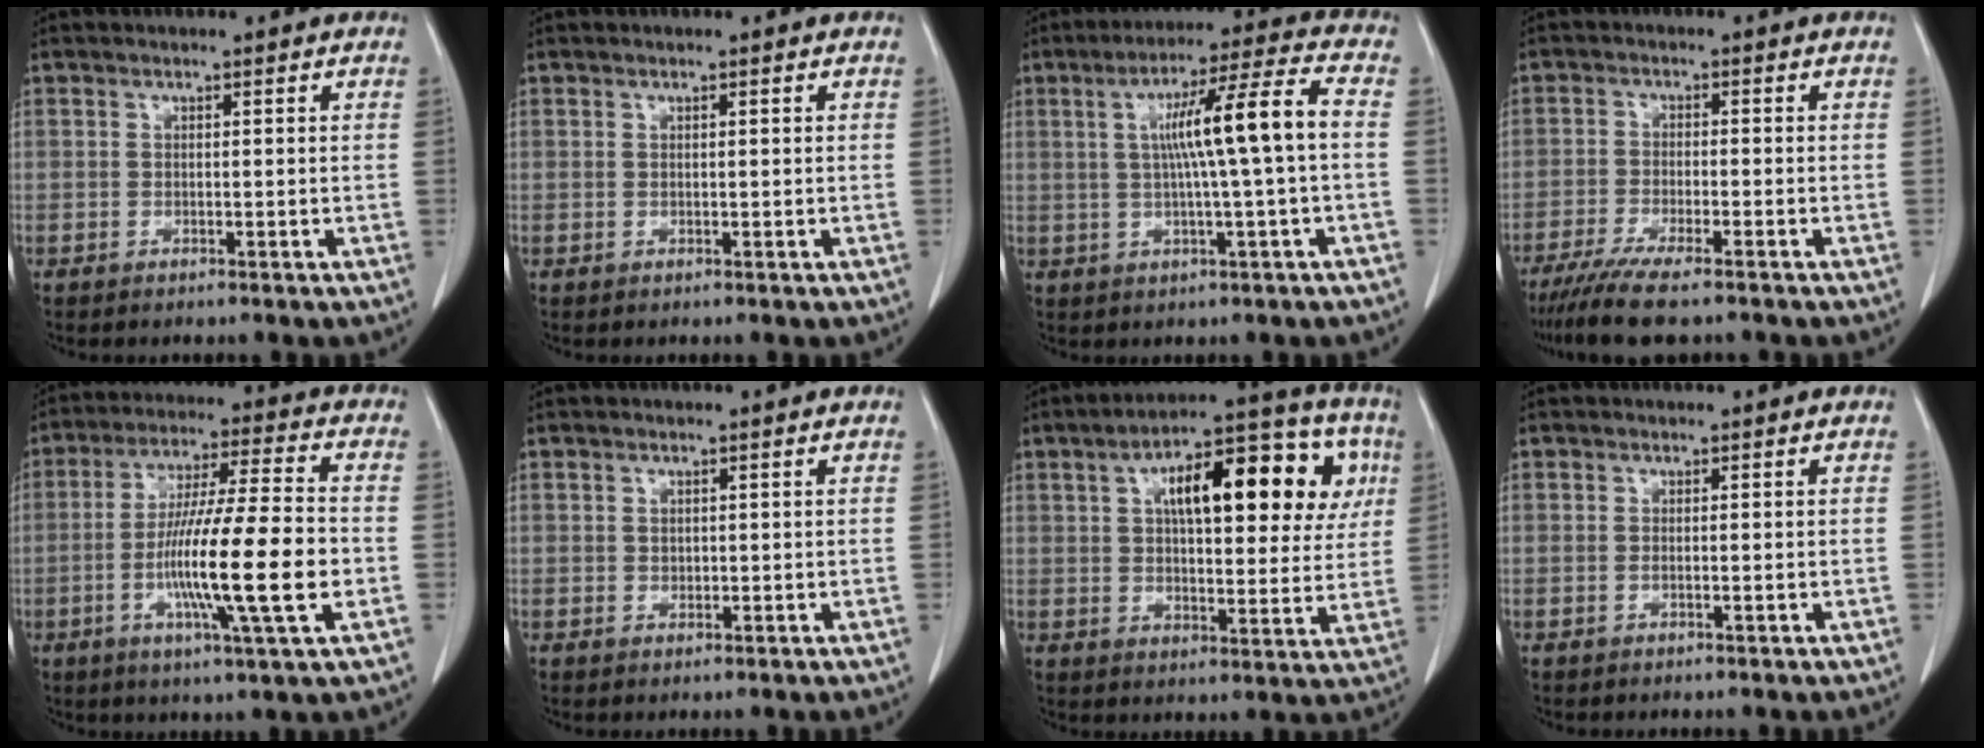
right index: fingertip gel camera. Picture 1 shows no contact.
{"total": 0.6, "force": [0.2, 0.2, 0.5], "torque": [-0.012, 0.002, 0.006]}
{"total": 12.9, "force": [0.7, -0.5, 12.9], "torque": [-0.212, 0.019, 0.013]}
{"total": 9.0, "force": [-7.1, 1.0, 5.4], "torque": [-0.088, -0.021, -0.114]}
{"total": 16.8, "force": [-3.8, 0.6, 16.4], "torque": [-0.288, -0.007, -0.068]}
{"total": 1.2, "force": [0.2, 1.0, 0.6], "torque": [-0.011, 0.001, 0.007]}
{"total": 19.6, "force": [6.3, 7.9, 16.9], "torque": [-0.246, 0.050, 0.090]}
{"total": 0.9, "force": [-0.2, 0.2, 0.9], "torque": [-0.019, 0.005, 0.002]}